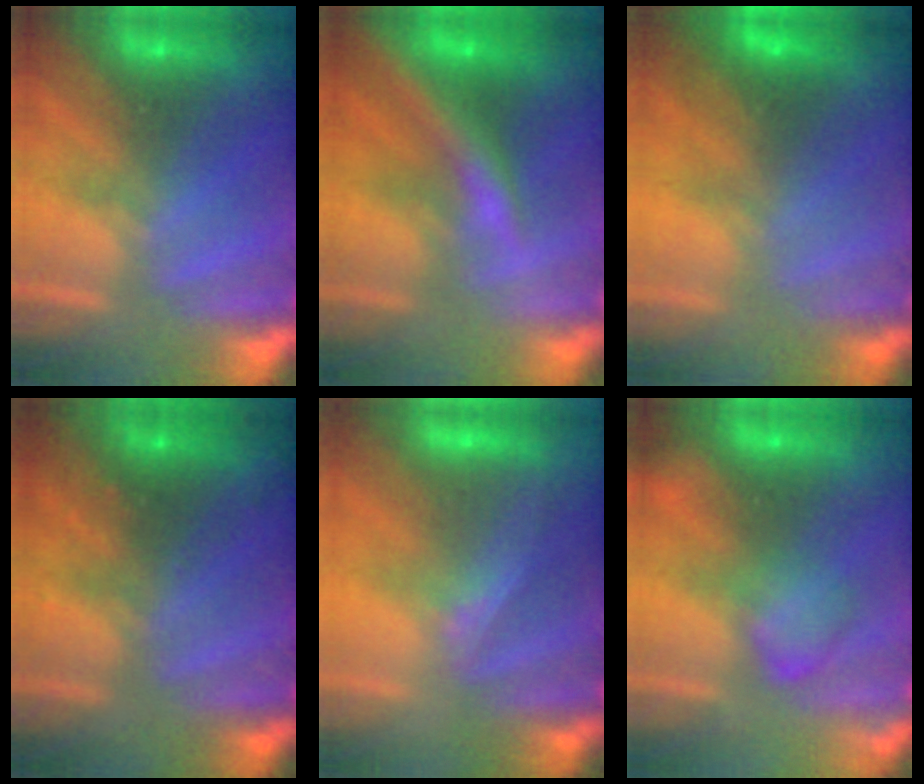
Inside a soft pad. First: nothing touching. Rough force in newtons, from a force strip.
{"total": 7.3}
{"total": 2.8}
{"total": 7.5}
{"total": 2.1}
{"total": 2.4}